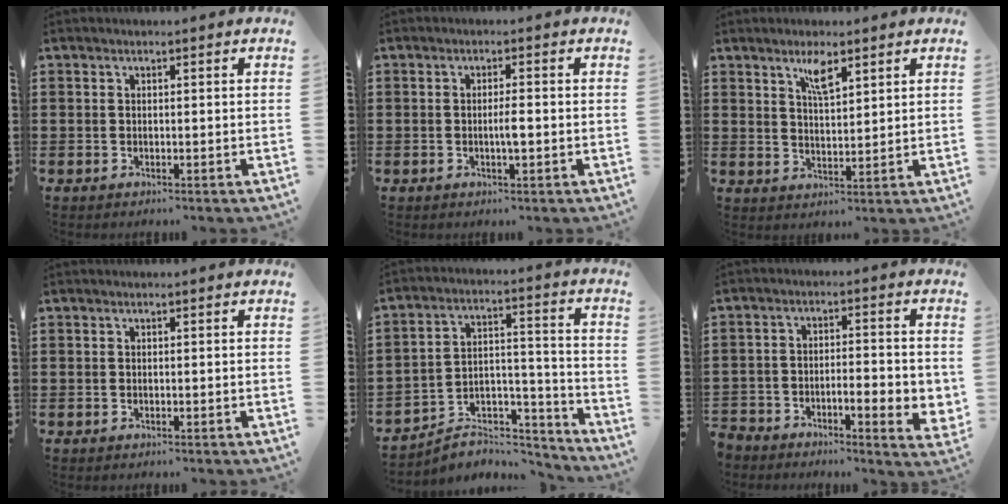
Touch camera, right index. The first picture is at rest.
{"total": 2.2, "force": [-0.5, 0.3, 2.2], "torque": [-0.041, 0.001, -0.009]}
{"total": 4.1, "force": [2.8, 1.0, 2.8], "torque": [-0.055, 0.001, 0.047]}
{"total": 0.0}
{"total": 5.1, "force": [-4.5, 2.2, 1.1], "torque": [-0.019, 0.007, -0.089]}
{"total": 4.7, "force": [-3.0, 1.5, 3.4], "torque": [-0.057, 0.000, -0.054]}